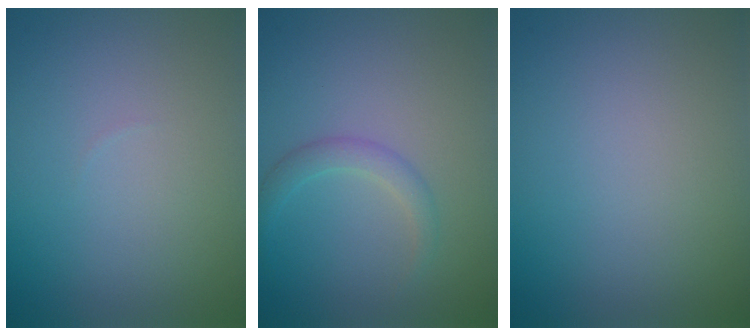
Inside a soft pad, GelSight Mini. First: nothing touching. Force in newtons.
{"total": 1.7, "press": 1.7, "slide": 0.1}
{"total": 0.0}